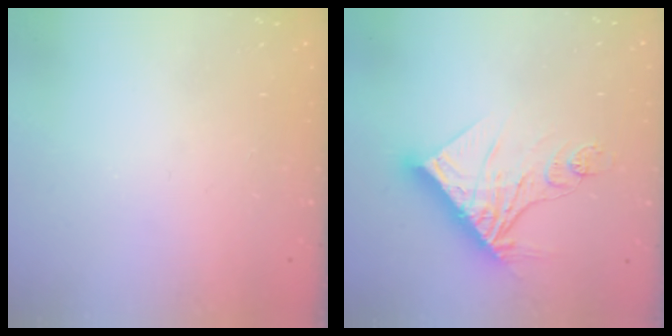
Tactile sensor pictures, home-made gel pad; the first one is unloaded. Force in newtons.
{"total": 13.9, "press": 13.9, "slide": 0.7}